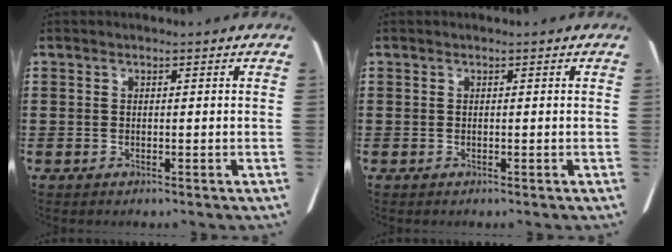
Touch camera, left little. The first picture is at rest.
{"total": 0.0}